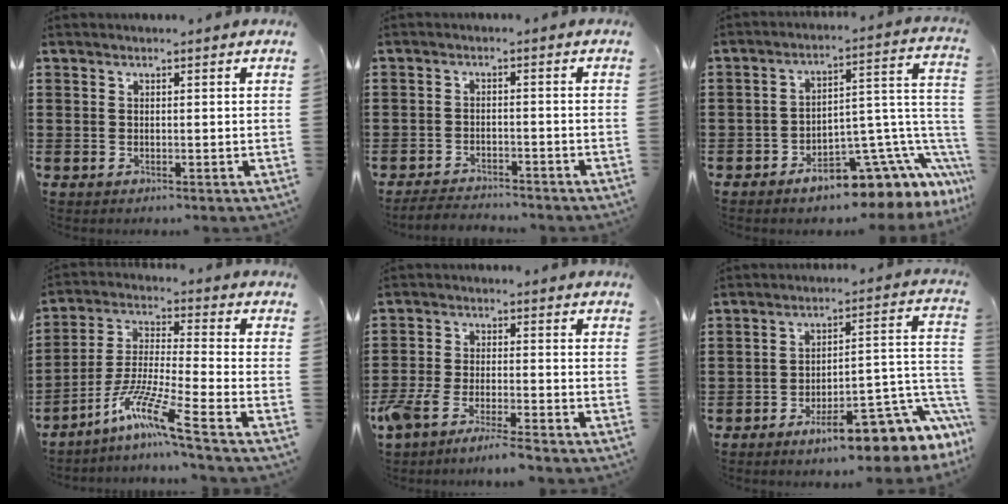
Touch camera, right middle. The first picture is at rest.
{"total": 2.9, "force": [-2.9, 0.3, 0.1], "torque": [-0.008, -0.002, -0.061]}
{"total": 8.6, "force": [-4.9, 4.0, 5.9], "torque": [-0.078, -0.017, -0.081]}
{"total": 9.4, "force": [-6.6, 0.0, 6.8], "torque": [-0.146, -0.018, -0.131]}
{"total": 5.4, "force": [-4.9, 0.0, 2.3], "torque": [-0.064, -0.016, -0.099]}
{"total": 10.6, "force": [-6.5, 3.0, 7.9], "torque": [-0.094, -0.008, -0.114]}